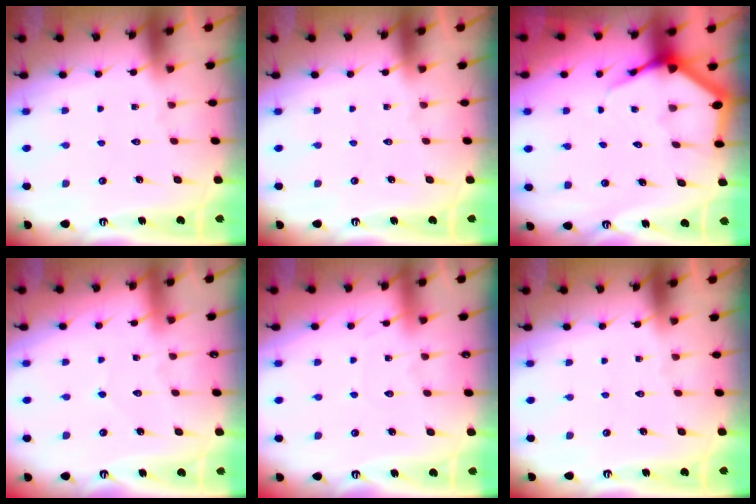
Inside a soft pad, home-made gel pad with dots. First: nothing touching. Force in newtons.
{"total": 0.0}
{"total": 4.7, "press": 4.7, "slide": 0.6}
{"total": 2.8, "press": 2.8, "slide": 0.3}
{"total": 2.9, "press": 2.9, "slide": 0.4}
{"total": 0.0}